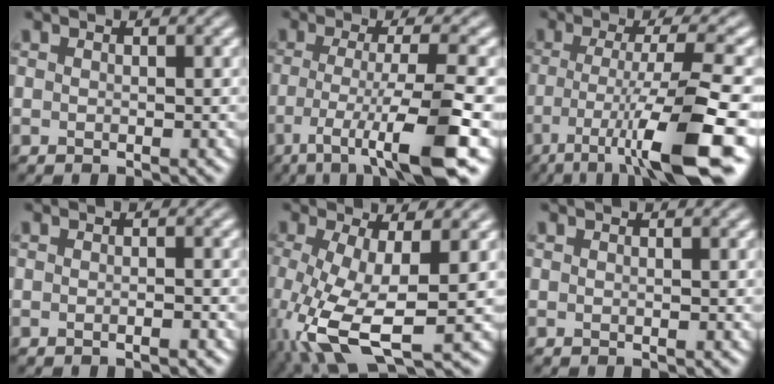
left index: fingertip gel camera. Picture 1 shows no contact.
{"total": 8.3, "force": [-3.6, 1.3, 7.4], "torque": [-0.116, -0.002, -0.064]}
{"total": 10.3, "force": [-4.9, 1.9, 8.9], "torque": [-0.139, 0.002, -0.083]}
{"total": 0.7, "force": [-0.4, 0.1, 0.6], "torque": [-0.006, -0.002, -0.010]}
{"total": 8.1, "force": [-2.3, 2.9, 7.2], "torque": [-0.172, -0.018, -0.044]}
{"total": 0.0}